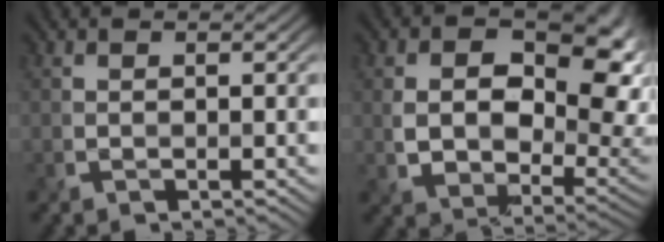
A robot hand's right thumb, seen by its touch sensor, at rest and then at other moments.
{"total": 13.3, "force": [3.2, 9.3, 9.0], "torque": [-0.144, -0.017, 0.065]}